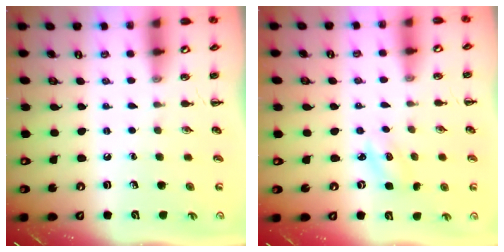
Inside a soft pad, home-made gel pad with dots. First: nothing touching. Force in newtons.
{"total": 2.9, "press": 2.8, "slide": 0.9}